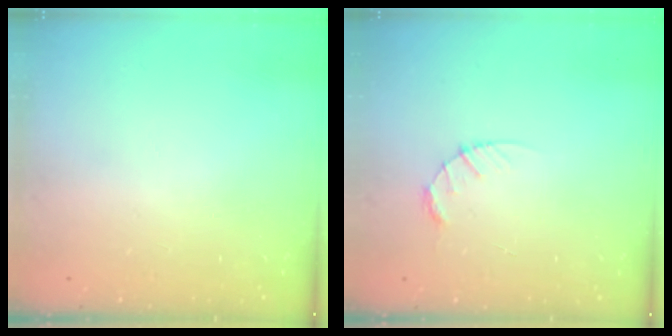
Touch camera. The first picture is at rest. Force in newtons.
{"total": 3.4, "press": 3.4, "slide": 0.4}